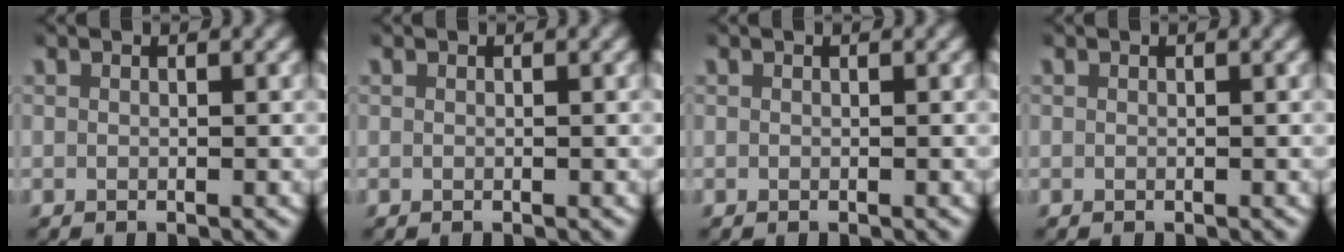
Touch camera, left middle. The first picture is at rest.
{"total": 0.0}
{"total": 0.0}
{"total": 0.0}